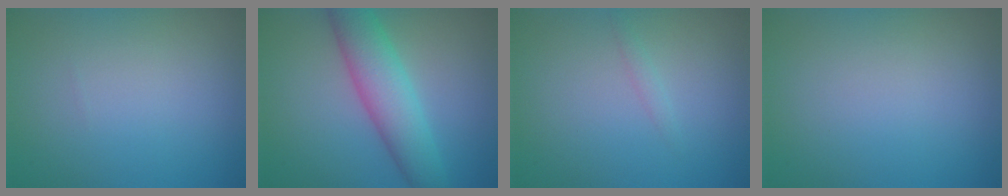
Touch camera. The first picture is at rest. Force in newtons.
{"total": 5.8, "press": 5.8, "slide": 0.2}
{"total": 0.7, "press": 0.7, "slide": 0.0}
{"total": 0.0}